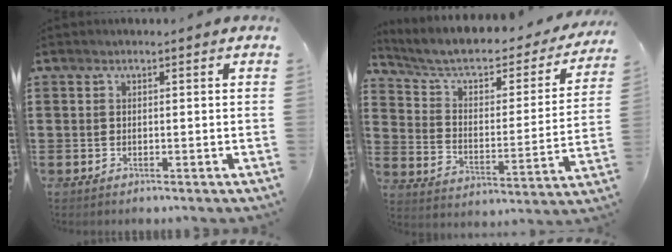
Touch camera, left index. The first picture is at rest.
{"total": 6.3, "force": [4.5, 2.6, 3.5], "torque": [-0.090, -0.029, 0.074]}